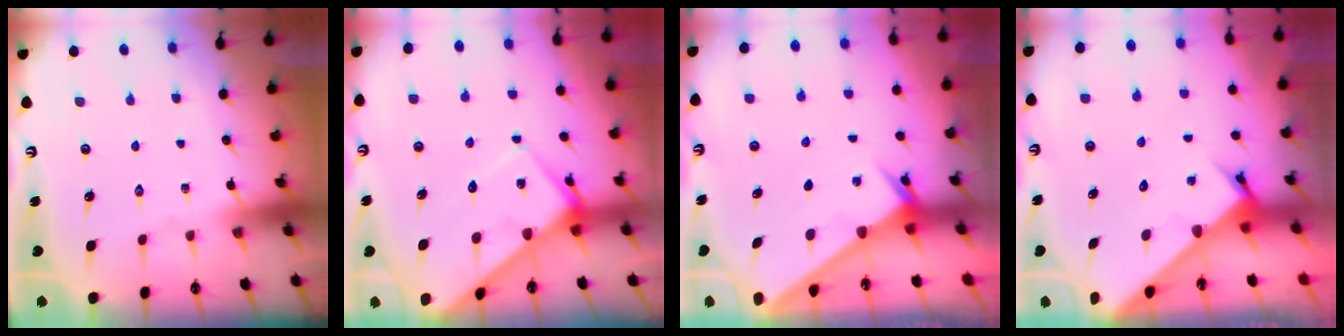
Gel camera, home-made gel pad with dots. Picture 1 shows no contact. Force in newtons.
{"total": 7.7, "press": 7.7, "slide": 0.7}
{"total": 2.0, "press": 2.0, "slide": 0.1}
{"total": 3.6, "press": 3.6, "slide": 0.2}